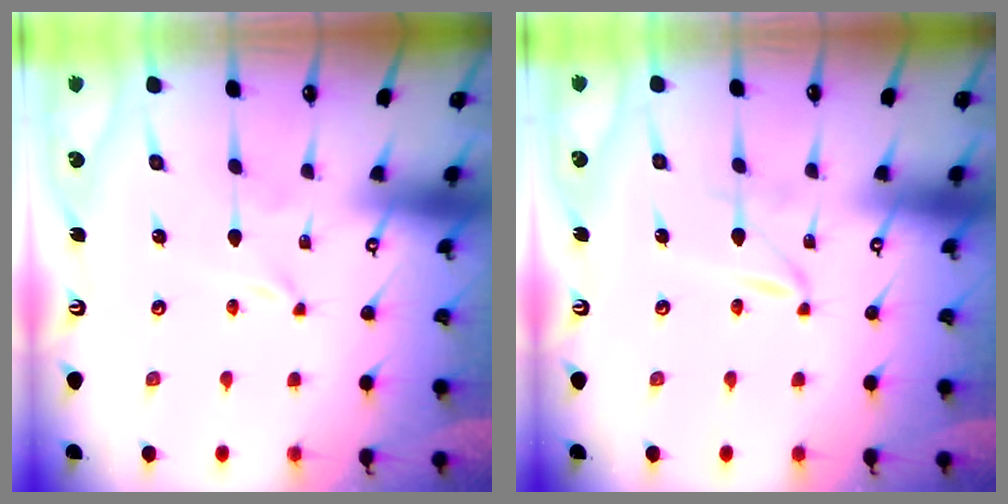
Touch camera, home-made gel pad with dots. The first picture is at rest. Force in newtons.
{"total": 1.6, "press": 1.6, "slide": 0.0}